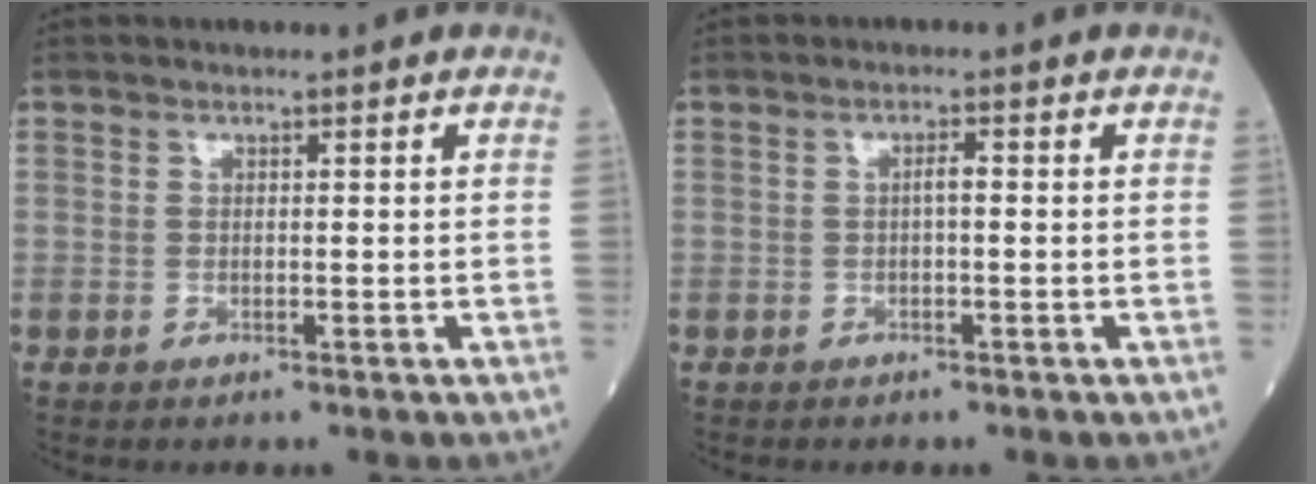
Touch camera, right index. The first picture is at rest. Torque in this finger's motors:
{"motor_torque": [0.30, 0.03, 0.15, 0.04]}